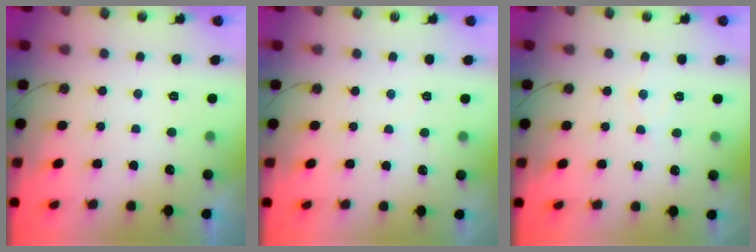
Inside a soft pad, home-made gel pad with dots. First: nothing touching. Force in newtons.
{"total": 2.3, "press": 2.2, "slide": 0.4}
{"total": 5.2, "press": 5.2, "slide": 0.3}